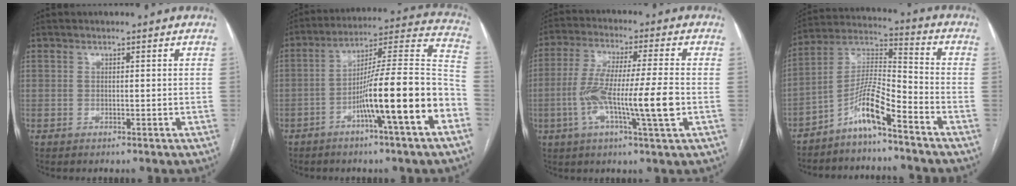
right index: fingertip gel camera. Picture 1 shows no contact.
{"total": 18.1, "force": [-6.9, 0.0, 16.7], "torque": [-0.240, 0.013, -0.113]}
{"total": 13.4, "force": [-2.7, 0.4, 13.1], "torque": [-0.247, -0.002, -0.054]}
{"total": 9.0, "force": [-6.1, 0.6, 6.6], "torque": [-0.136, 0.015, -0.118]}